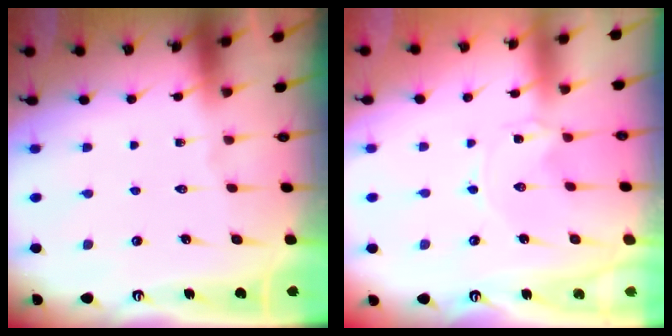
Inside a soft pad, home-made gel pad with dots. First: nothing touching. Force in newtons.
{"total": 0.0}